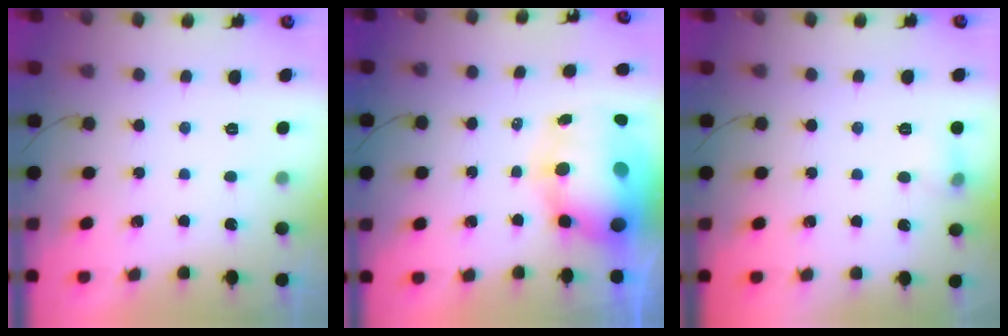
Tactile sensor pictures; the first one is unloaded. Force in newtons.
{"total": 17.8, "press": 17.2, "slide": 4.5}
{"total": 5.9, "press": 5.7, "slide": 1.7}